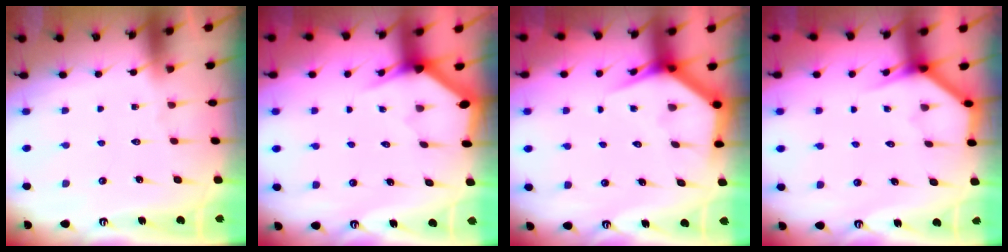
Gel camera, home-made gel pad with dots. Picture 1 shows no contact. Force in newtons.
{"total": 3.0, "press": 3.0, "slide": 0.2}
{"total": 4.2, "press": 4.2, "slide": 0.4}
{"total": 3.9, "press": 3.9, "slide": 0.4}